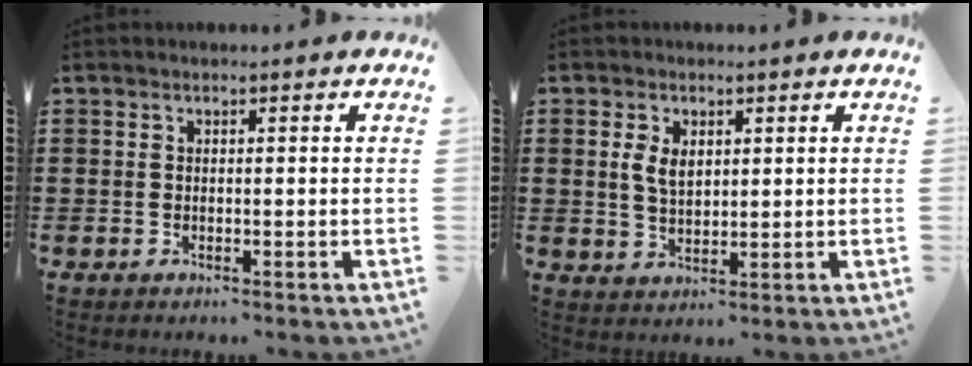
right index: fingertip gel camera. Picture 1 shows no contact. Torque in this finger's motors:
{"motor_torque": [0.03, 0.02, 0.14, 0.11]}